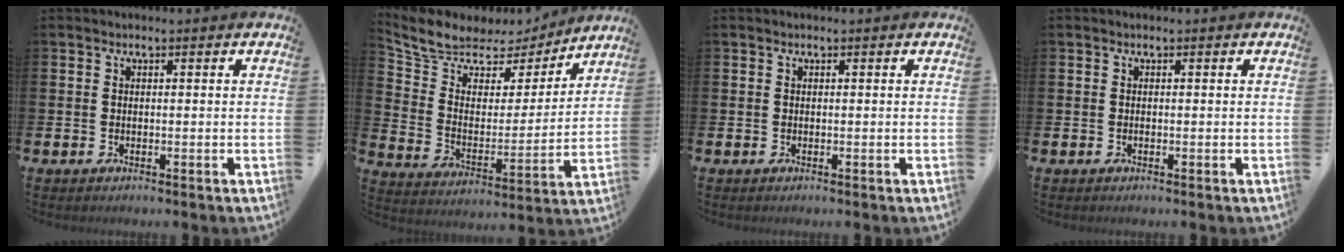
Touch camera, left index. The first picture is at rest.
{"total": 8.1, "force": [6.9, 3.9, 1.6], "torque": [-0.084, -0.043, 0.123]}
{"total": 0.0}
{"total": 0.0}